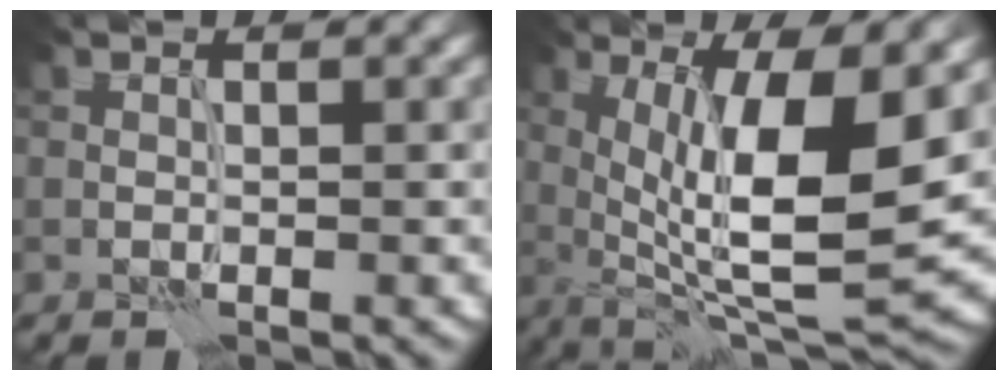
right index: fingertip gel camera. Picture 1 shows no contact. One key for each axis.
{"total": 11.5, "fx": 0.8, "fy": 3.4, "fz": 11.0, "tx": -0.165, "ty": -0.012, "tz": 0.015}